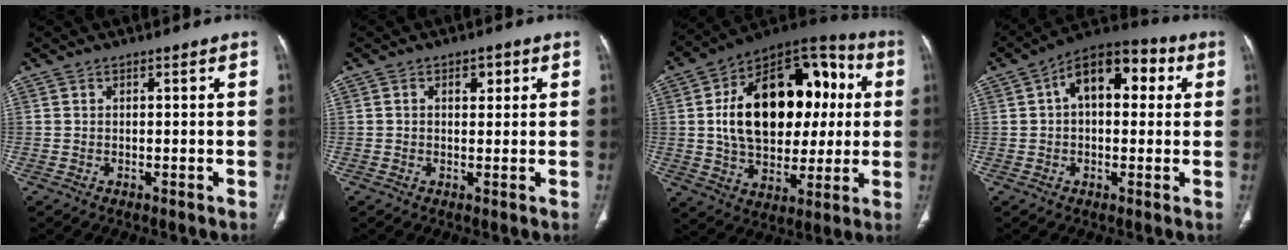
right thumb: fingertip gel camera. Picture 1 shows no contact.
{"total": 2.5, "force": [0.9, 1.6, 1.7], "torque": [-0.012, 0.000, 0.011]}
{"total": 27.9, "force": [3.6, 17.4, 21.6], "torque": [-0.319, 0.024, 0.060]}
{"total": 13.4, "force": [3.3, 7.6, 10.5], "torque": [-0.131, 0.033, 0.042]}